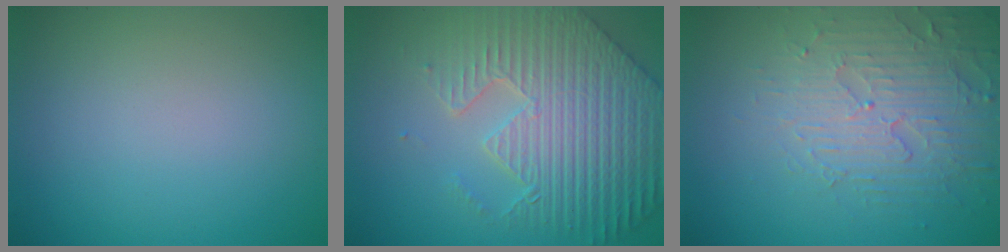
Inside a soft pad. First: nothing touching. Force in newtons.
{"total": 8.1, "press": 6.4, "slide": 5.0}
{"total": 4.1, "press": 4.1, "slide": 0.4}